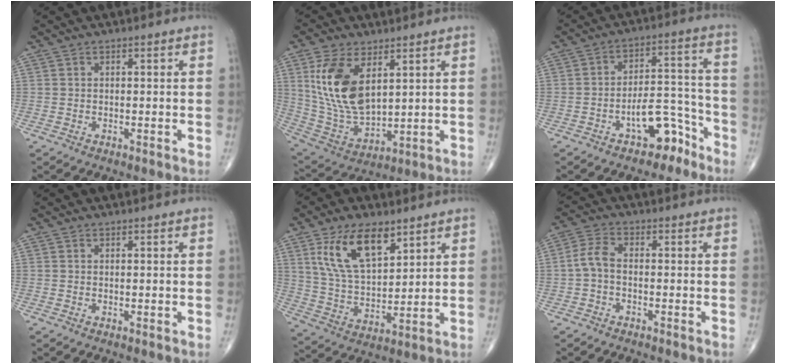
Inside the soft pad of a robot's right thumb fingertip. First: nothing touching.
{"total": 15.7, "force": [5.3, 8.5, 12.2], "torque": [-0.229, -0.025, 0.118]}
{"total": 9.6, "force": [-5.8, 4.8, 6.0], "torque": [-0.067, 0.069, -0.086]}
{"total": 0.0}
{"total": 14.1, "force": [7.5, 6.7, 9.9], "torque": [-0.164, -0.029, 0.151]}
{"total": 2.4, "force": [-0.8, 1.8, 1.3], "torque": [-0.017, 0.008, -0.025]}